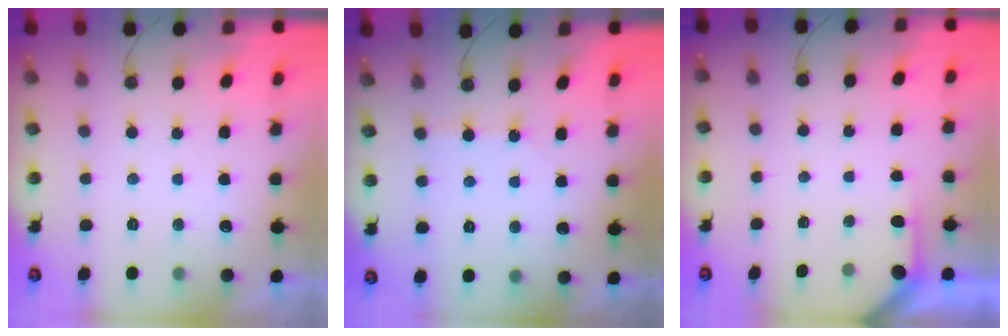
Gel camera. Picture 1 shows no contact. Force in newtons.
{"total": 2.6, "press": 2.6, "slide": 0.4}
{"total": 1.9, "press": 1.9, "slide": 0.2}